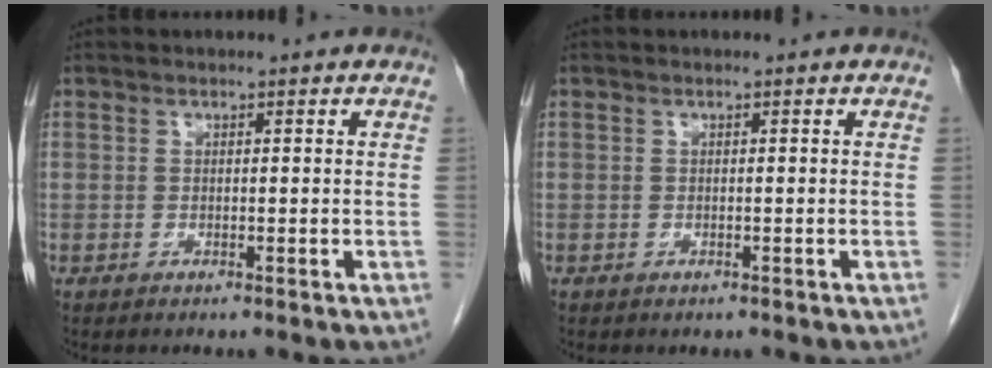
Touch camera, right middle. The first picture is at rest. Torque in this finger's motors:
{"motor_torque": [0.41, -0.11, -0.02, 0.02]}